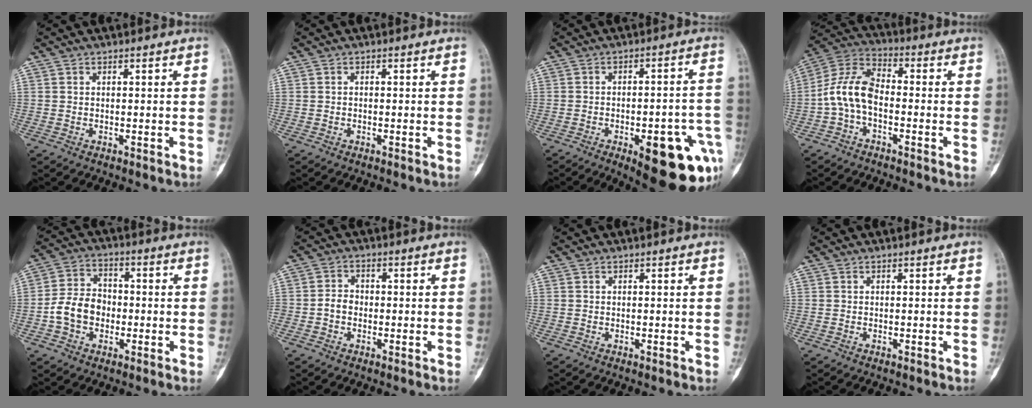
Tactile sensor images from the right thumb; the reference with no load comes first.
{"total": 0.0}
{"total": 18.1, "force": [-7.4, 6.4, 15.2], "torque": [-0.137, 0.030, -0.078]}
{"total": 9.8, "force": [-1.9, 5.7, 7.7], "torque": [-0.149, 0.035, -0.051]}
{"total": 8.7, "force": [-1.9, 6.8, 5.1], "torque": [-0.079, 0.029, -0.044]}
{"total": 3.2, "force": [-0.8, 2.6, 1.7], "torque": [-0.017, 0.012, -0.022]}
{"total": 0.0}
{"total": 0.0}